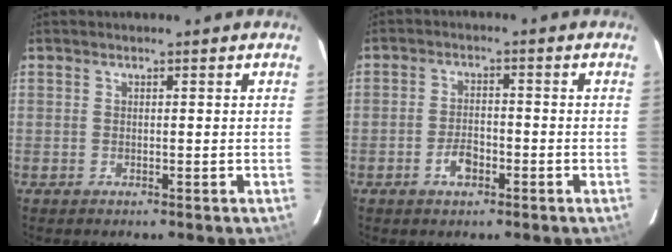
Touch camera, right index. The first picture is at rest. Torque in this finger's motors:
{"motor_torque": [0.62, -0.26, 0.11, 0.03]}